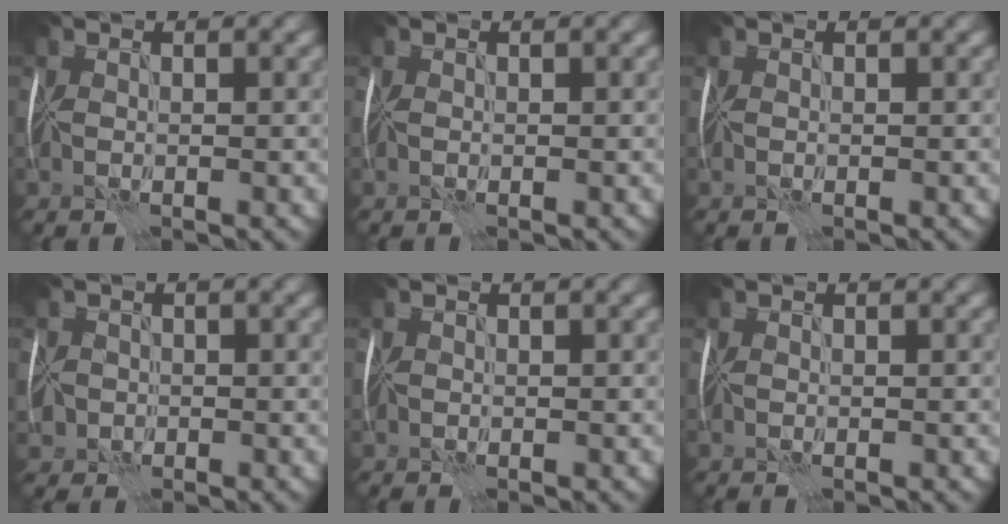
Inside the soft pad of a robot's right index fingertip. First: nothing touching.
{"total": 0.0}
{"total": 0.0}
{"total": 3.5, "force": [-1.3, 3.0, 1.1], "torque": [-0.027, 0.007, -0.026]}
{"total": 0.0}
{"total": 0.0}